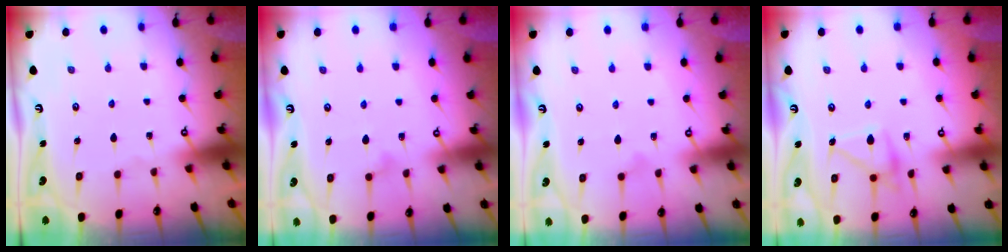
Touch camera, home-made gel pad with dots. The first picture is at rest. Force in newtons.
{"total": 9.1, "press": 9.1, "slide": 0.5}
{"total": 7.0, "press": 7.0, "slide": 0.3}
{"total": 15.6, "press": 15.5, "slide": 1.0}